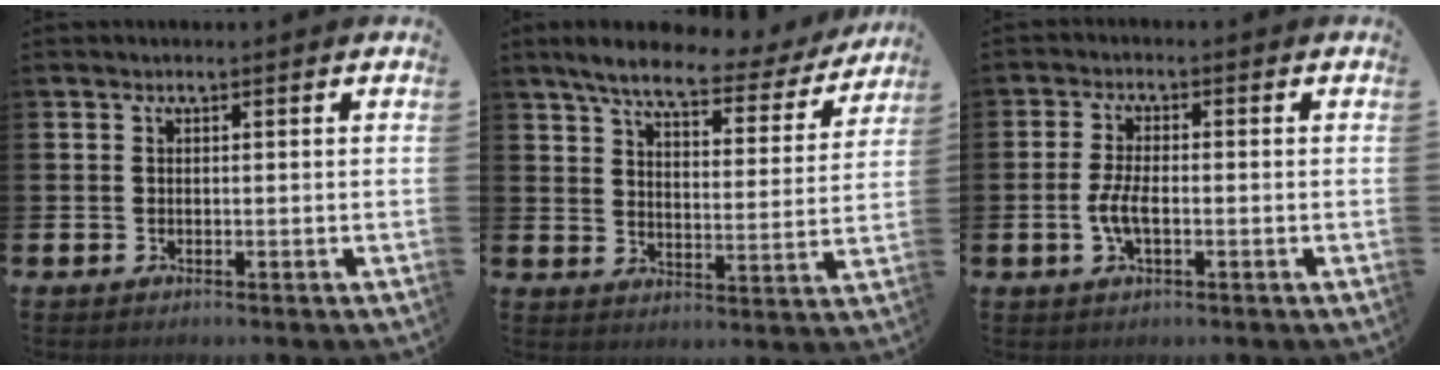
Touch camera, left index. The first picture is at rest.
{"total": 7.1, "force": [6.0, 1.6, 3.5], "torque": [-0.088, -0.032, 0.097]}
{"total": 3.7, "force": [-0.9, 1.5, 3.3], "torque": [-0.064, -0.004, -0.023]}